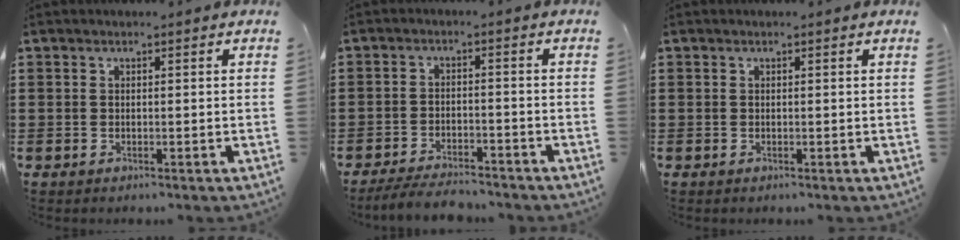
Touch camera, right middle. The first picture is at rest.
{"total": 4.5, "force": [-4.3, 0.6, 1.2], "torque": [-0.020, 0.003, -0.084]}
{"total": 0.0}